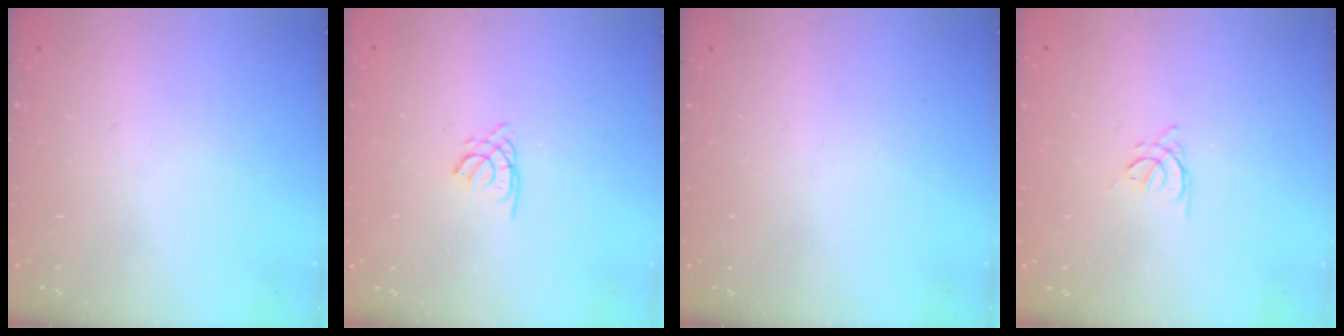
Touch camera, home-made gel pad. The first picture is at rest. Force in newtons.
{"total": 1.6, "press": 1.5, "slide": 0.4}
{"total": 0.0}
{"total": 2.5, "press": 2.4, "slide": 0.5}